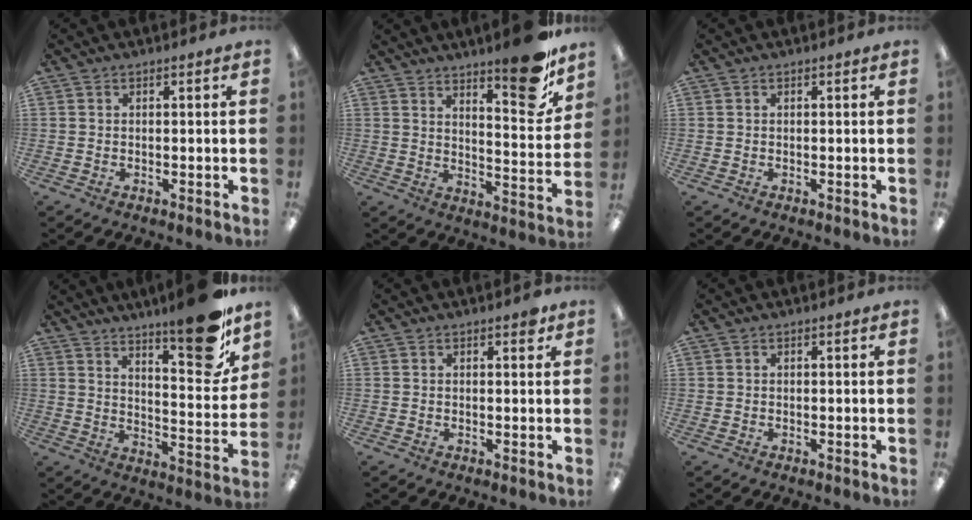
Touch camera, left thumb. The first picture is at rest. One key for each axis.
{"total": 13.6, "fx": 10.4, "fy": 3.2, "fz": 8.1, "tx": -0.099, "ty": -0.080, "tz": 0.169}
{"total": 0.0}
{"total": 16.9, "fx": 12.1, "fy": 4.5, "fz": 10.9, "tx": -0.146, "ty": -0.083, "tz": 0.191}
{"total": 1.7, "fx": 1.0, "fy": 0.6, "fz": 1.2, "tx": -0.010, "ty": -0.003, "tz": 0.014}
{"total": 0.0}